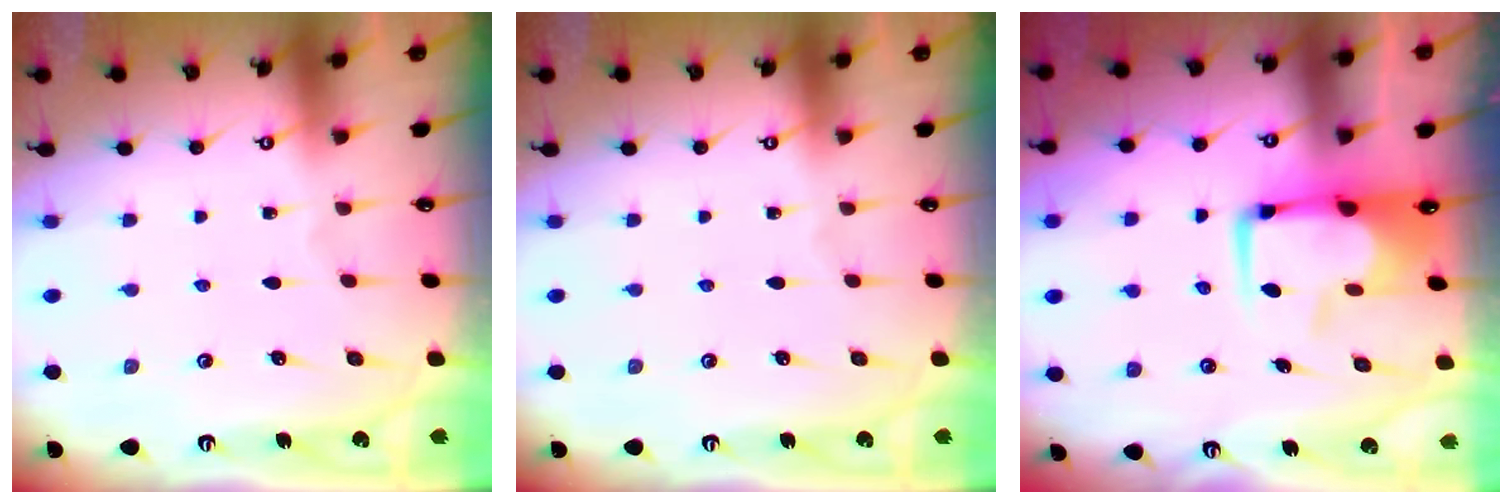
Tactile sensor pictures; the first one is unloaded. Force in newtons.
{"total": 0.0}
{"total": 7.6, "press": 7.4, "slide": 1.5}